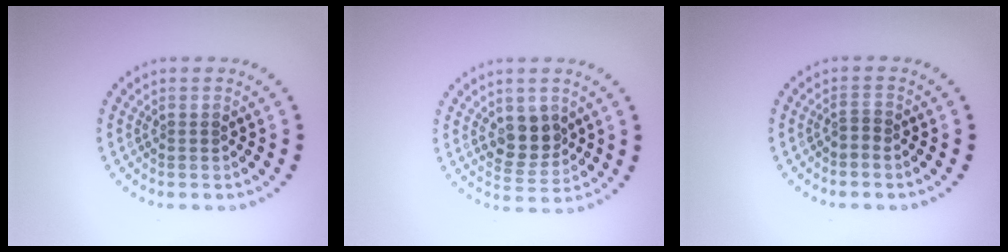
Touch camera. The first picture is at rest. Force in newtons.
{"total": 3.4, "press": 3.2, "slide": 1.0}
{"total": 0.8, "press": 0.5, "slide": 0.7}